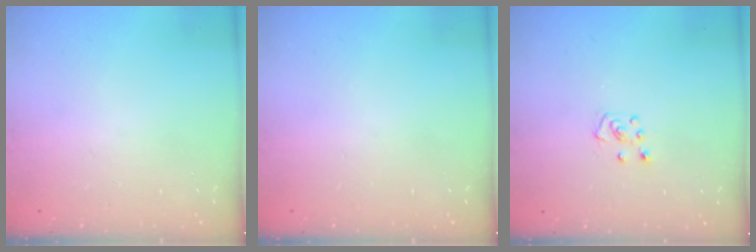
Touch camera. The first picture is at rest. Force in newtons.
{"total": 0.0}
{"total": 4.8, "press": 4.8, "slide": 0.4}